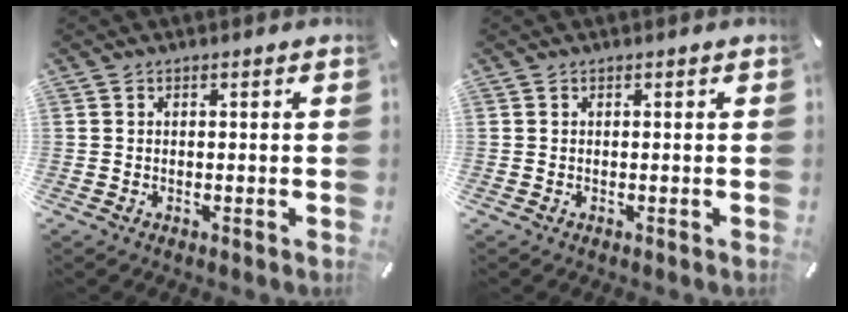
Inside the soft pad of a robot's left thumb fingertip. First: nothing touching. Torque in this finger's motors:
{"motor_torque": [0.00, 0.00, 0.00, 0.00, 0.00]}